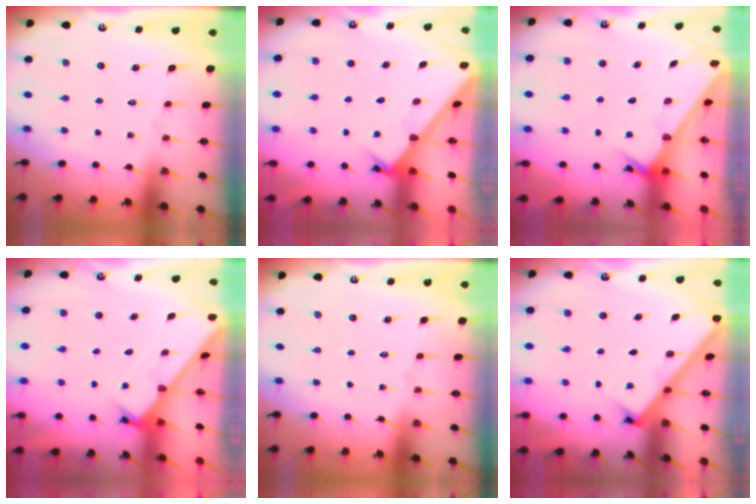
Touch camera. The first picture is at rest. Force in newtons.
{"total": 1.7, "press": 1.7, "slide": 0.1}
{"total": 1.8, "press": 1.8, "slide": 0.1}
{"total": 1.6, "press": 1.6, "slide": 0.1}
{"total": 0.0}
{"total": 2.5, "press": 2.5, "slide": 0.3}